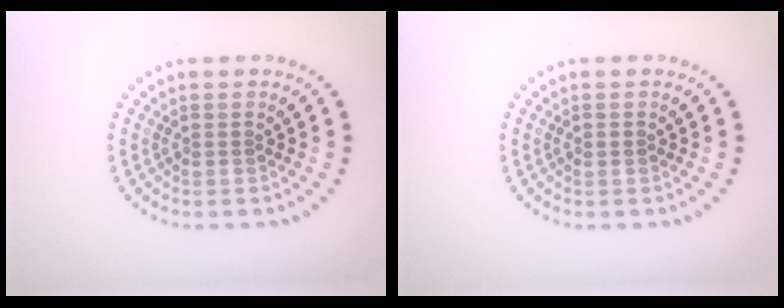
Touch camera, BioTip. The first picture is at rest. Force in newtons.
{"total": 0.8, "press": 0.8, "slide": 0.1}